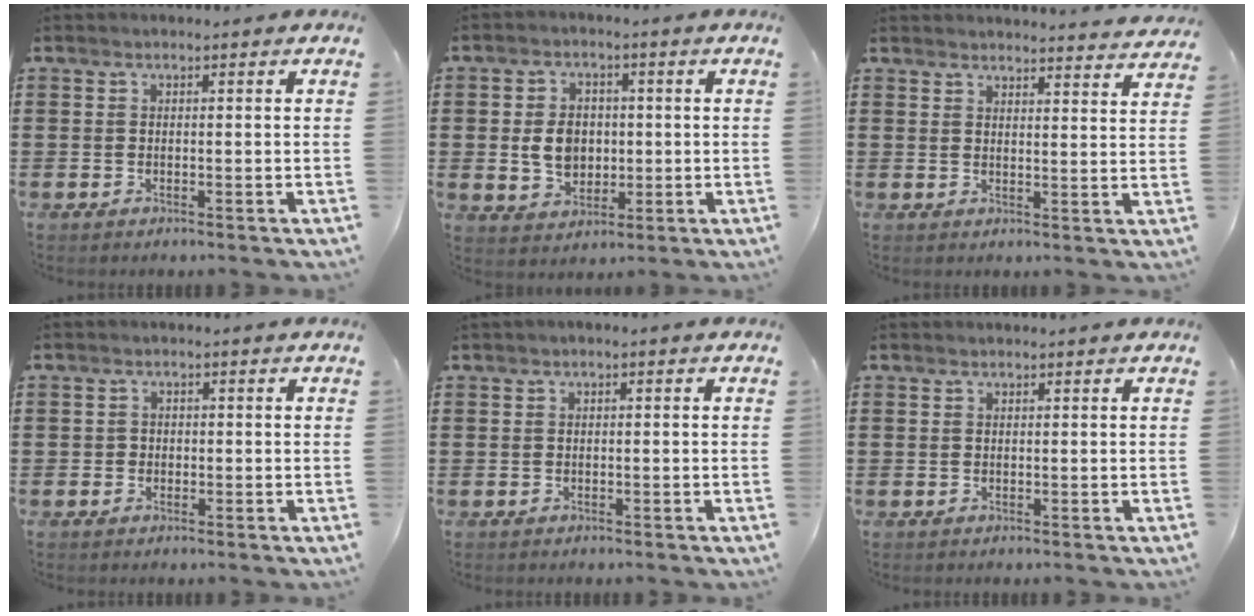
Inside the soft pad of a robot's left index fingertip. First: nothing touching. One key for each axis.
{"total": 5.9, "fx": -0.1, "fy": 4.6, "fz": 3.7, "tx": -0.072, "ty": 0.003, "tz": -0.008}
{"total": 3.1, "fx": 3.1, "fy": -0.4, "fz": 0.0, "tx": -0.004, "ty": -0.019, "tz": 0.055}
{"total": 1.1, "fx": -0.2, "fy": 1.1, "fz": 0.2, "tx": -0.007, "ty": 0.005, "tz": -0.007}
{"total": 0.6, "fx": -0.4, "fy": 0.2, "fz": 0.5, "tx": -0.009, "ty": -0.002, "tz": -0.007}
{"total": 0.0}